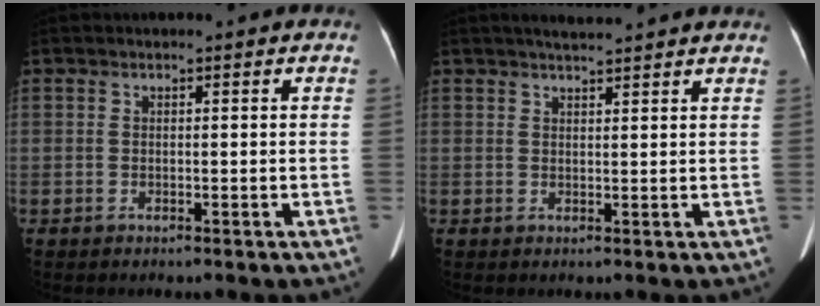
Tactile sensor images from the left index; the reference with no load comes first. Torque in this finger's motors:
{"motor_torque": [0.21, -0.46, -0.02, 0.02]}